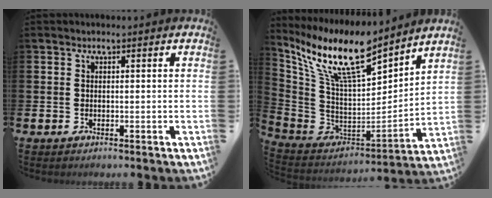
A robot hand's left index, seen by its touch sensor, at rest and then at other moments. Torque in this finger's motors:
{"motor_torque": [1.19, -0.95, 1.05, 0.21]}